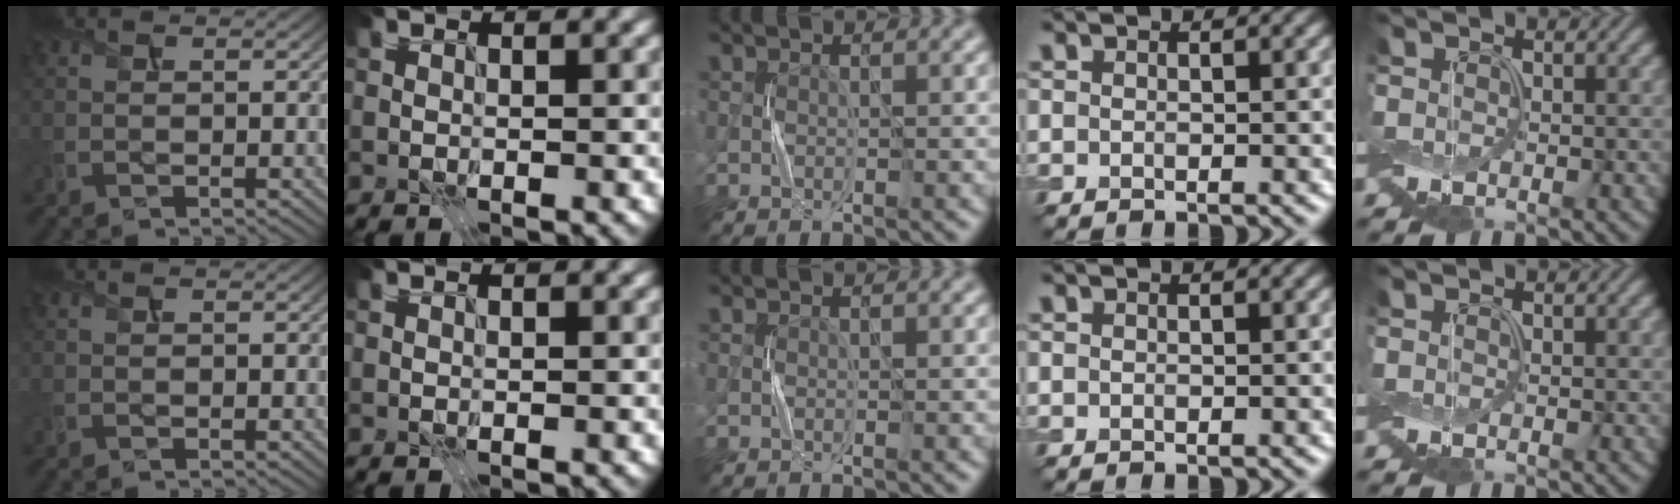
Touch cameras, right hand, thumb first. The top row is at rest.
{}